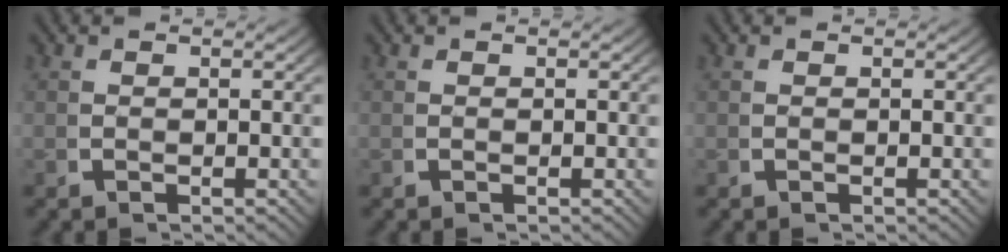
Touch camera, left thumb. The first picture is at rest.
{"total": 0.0}
{"total": 0.0}